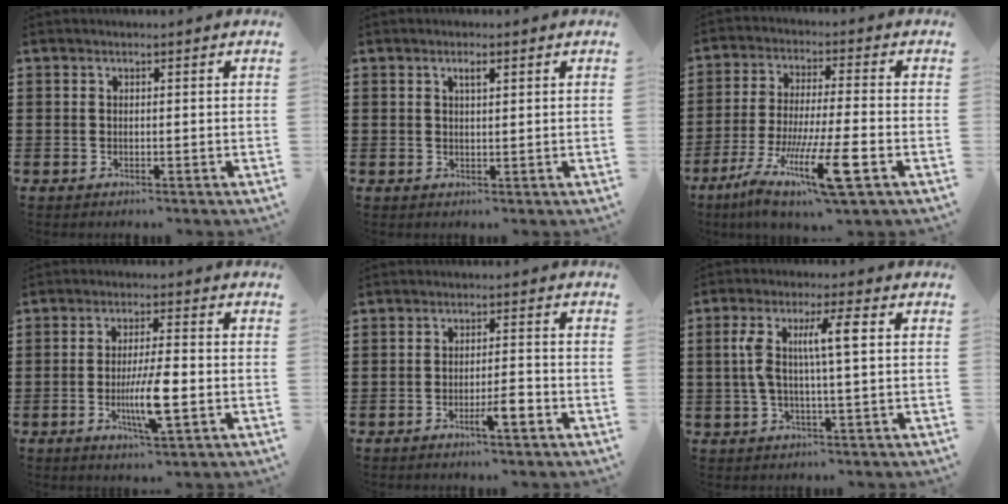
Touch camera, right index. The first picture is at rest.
{"total": 1.5, "force": [0.7, 0.4, 1.3], "torque": [-0.027, 0.003, 0.010]}
{"total": 13.2, "force": [-6.0, 1.6, 11.7], "torque": [-0.236, -0.009, -0.107]}
{"total": 8.0, "force": [-1.8, 1.4, 7.7], "torque": [-0.155, -0.016, -0.036]}
{"total": 4.2, "force": [-2.3, 0.2, 3.5], "torque": [-0.062, -0.008, -0.040]}
{"total": 7.6, "force": [1.2, 1.2, 7.4], "torque": [-0.155, -0.001, 0.010]}